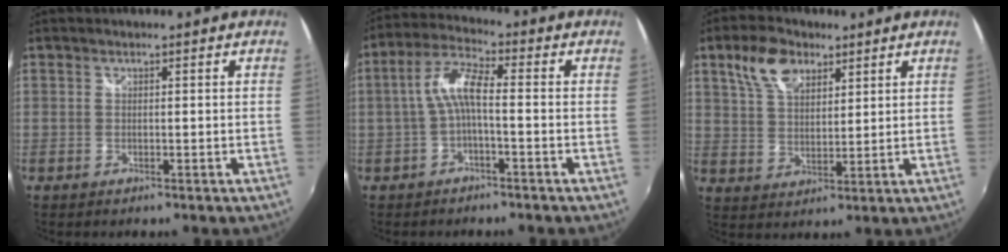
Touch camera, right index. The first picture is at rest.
{"total": 6.2, "force": [-1.2, 1.5, 5.9], "torque": [-0.132, 0.017, -0.024]}
{"total": 8.9, "force": [5.1, 5.0, 5.4], "torque": [-0.105, 0.020, 0.096]}